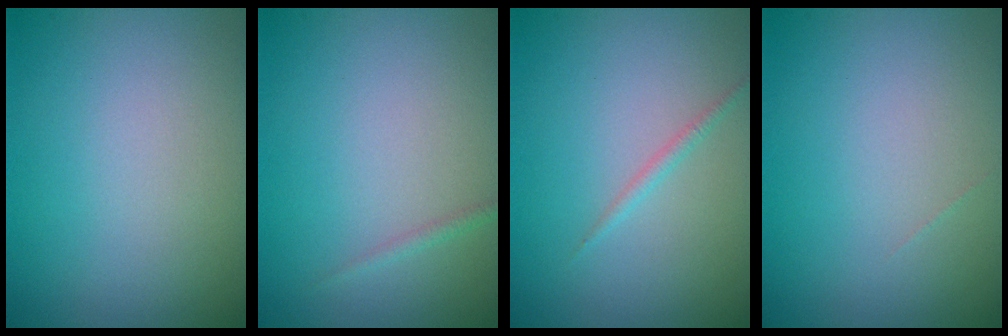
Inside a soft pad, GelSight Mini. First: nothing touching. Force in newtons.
{"total": 0.6, "press": 0.6, "slide": 0.1}
{"total": 0.7, "press": 0.7, "slide": 0.0}
{"total": 0.0}